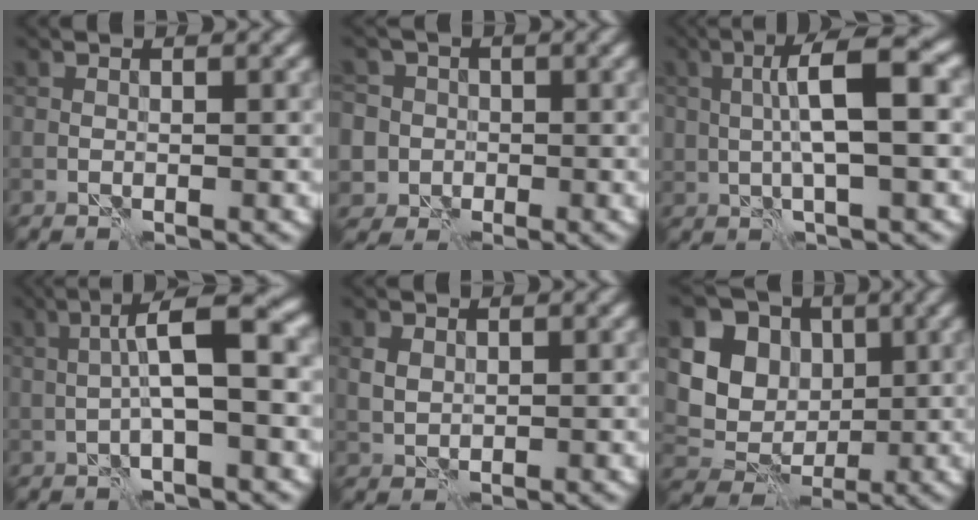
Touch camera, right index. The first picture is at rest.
{"total": 6.6, "force": [-0.4, 6.3, 1.7], "torque": [-0.032, 0.023, -0.037]}
{"total": 6.5, "force": [0.7, 1.7, 6.2], "torque": [-0.110, 0.014, 0.004]}
{"total": 6.5, "force": [0.4, 1.5, 6.3], "torque": [-0.107, 0.018, -0.001]}
{"total": 1.7, "force": [0.4, 1.3, 1.0], "torque": [-0.023, 0.001, 0.009]}
{"total": 9.4, "force": [2.6, 7.9, 4.4], "torque": [-0.091, 0.025, 0.029]}